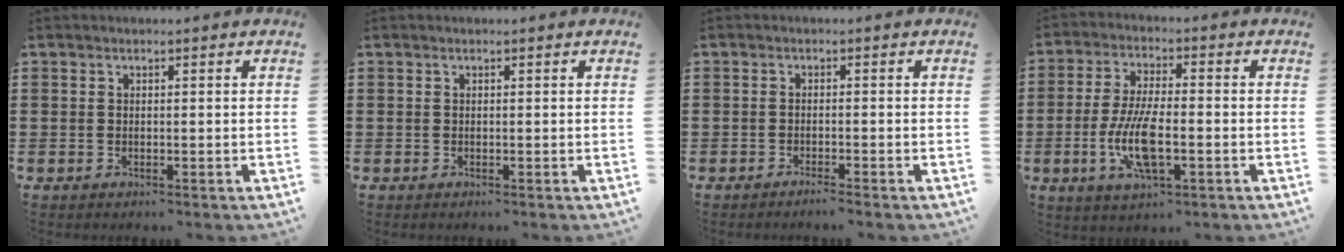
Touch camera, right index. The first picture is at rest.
{"total": 0.0}
{"total": 1.2, "force": [-1.1, -0.2, 0.5], "torque": [-0.009, -0.001, -0.021]}
{"total": 9.4, "force": [-2.5, 3.1, 8.5], "torque": [-0.187, -0.015, -0.049]}